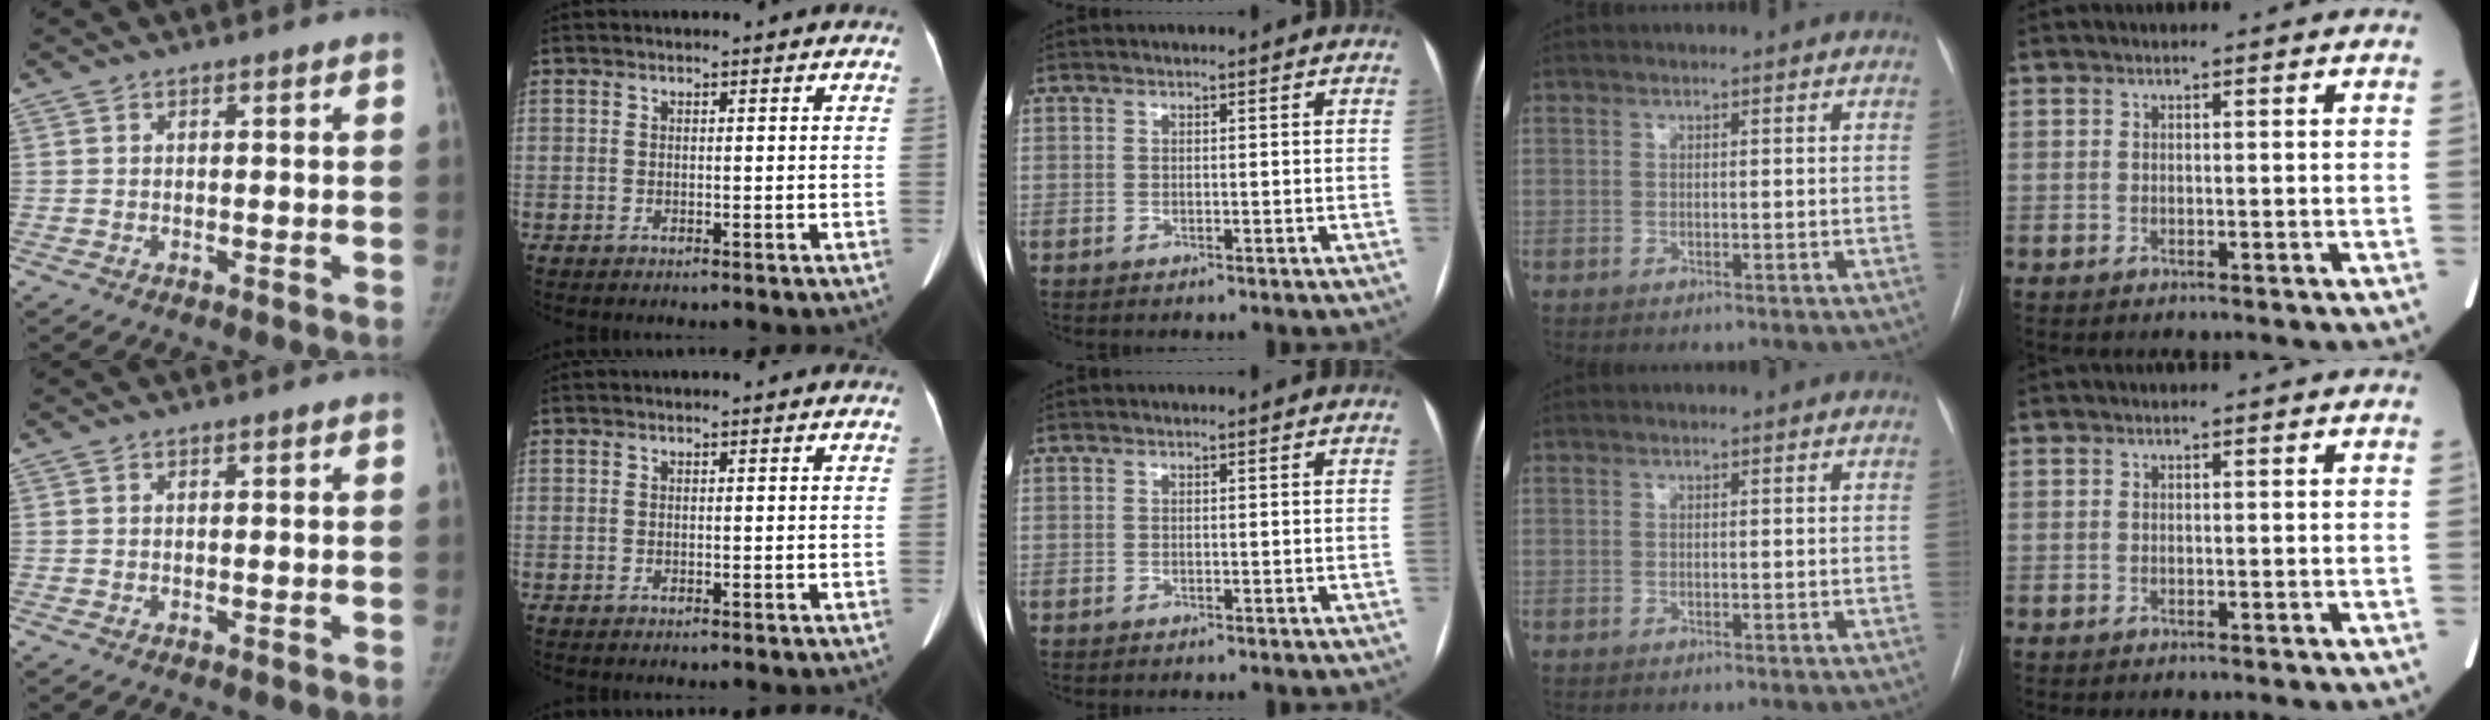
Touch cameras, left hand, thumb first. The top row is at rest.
{}